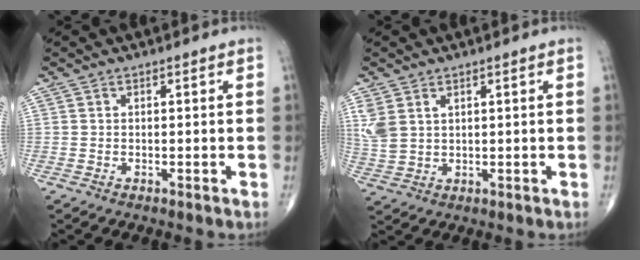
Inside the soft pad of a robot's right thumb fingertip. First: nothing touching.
{"total": 4.9, "force": [2.2, 3.0, 3.2], "torque": [-0.080, -0.001, 0.055]}